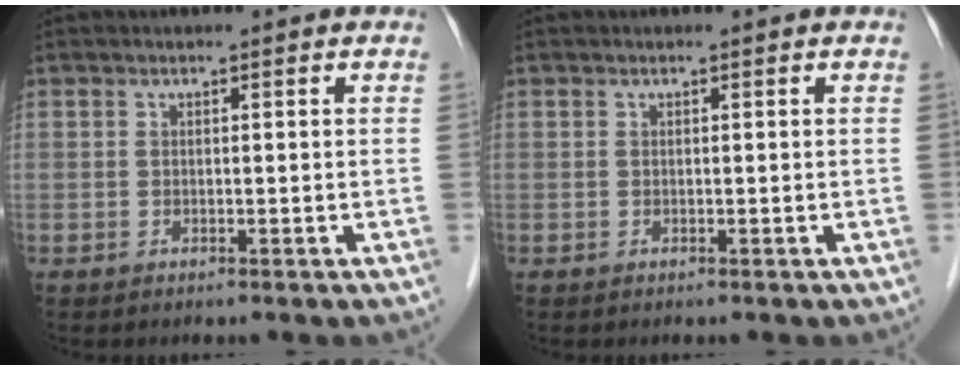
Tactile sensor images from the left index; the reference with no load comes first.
{"total": 0.0}